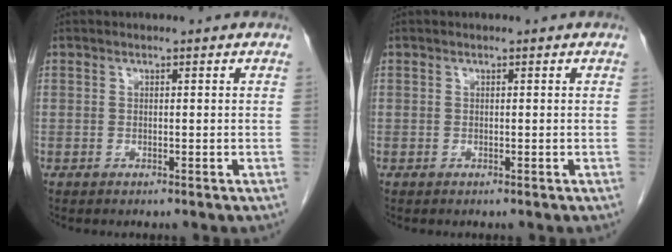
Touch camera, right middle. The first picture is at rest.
{"total": 0.0}